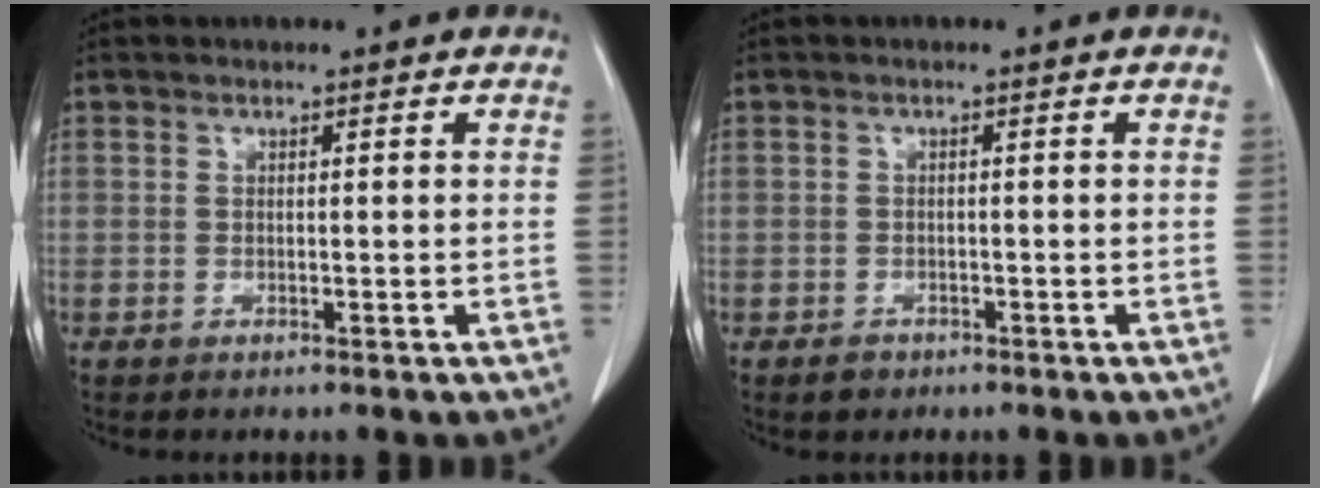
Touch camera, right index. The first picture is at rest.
{"total": 2.1, "force": [-0.9, 1.8, 0.8], "torque": [-0.012, 0.001, -0.004]}